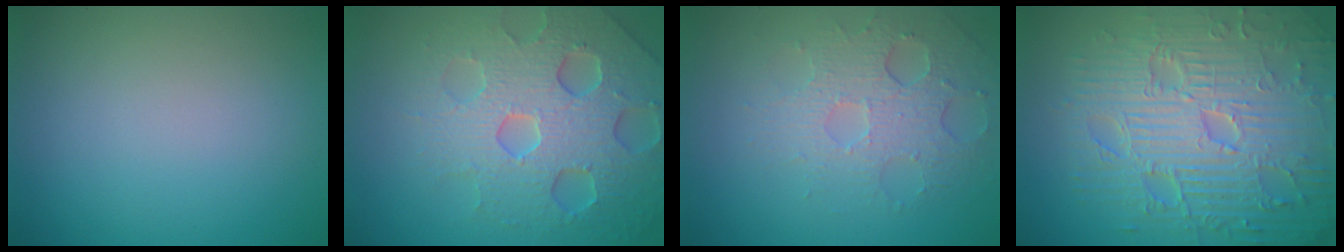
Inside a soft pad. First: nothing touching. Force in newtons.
{"total": 7.3, "press": 7.2, "slide": 1.5}
{"total": 3.9, "press": 3.6, "slide": 1.5}
{"total": 11.3, "press": 7.4, "slide": 8.6}